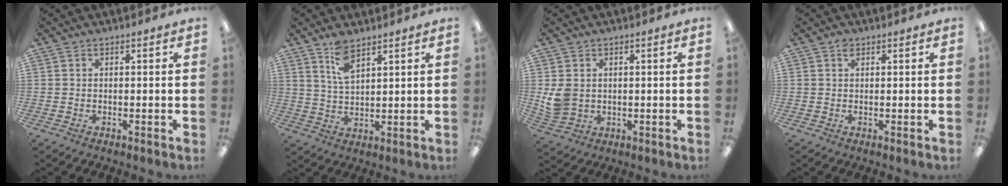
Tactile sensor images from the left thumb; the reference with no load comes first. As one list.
[{"total": 6.6, "force": [4.8, 2.3, 4.0], "torque": [-0.082, -0.015, 0.086]}, {"total": 5.5, "force": [1.0, 4.5, 2.9], "torque": [-0.055, 0.006, 0.025]}, {"total": 2.4, "force": [1.6, 1.7, 0.4], "torque": [-0.002, -0.003, 0.030]}]